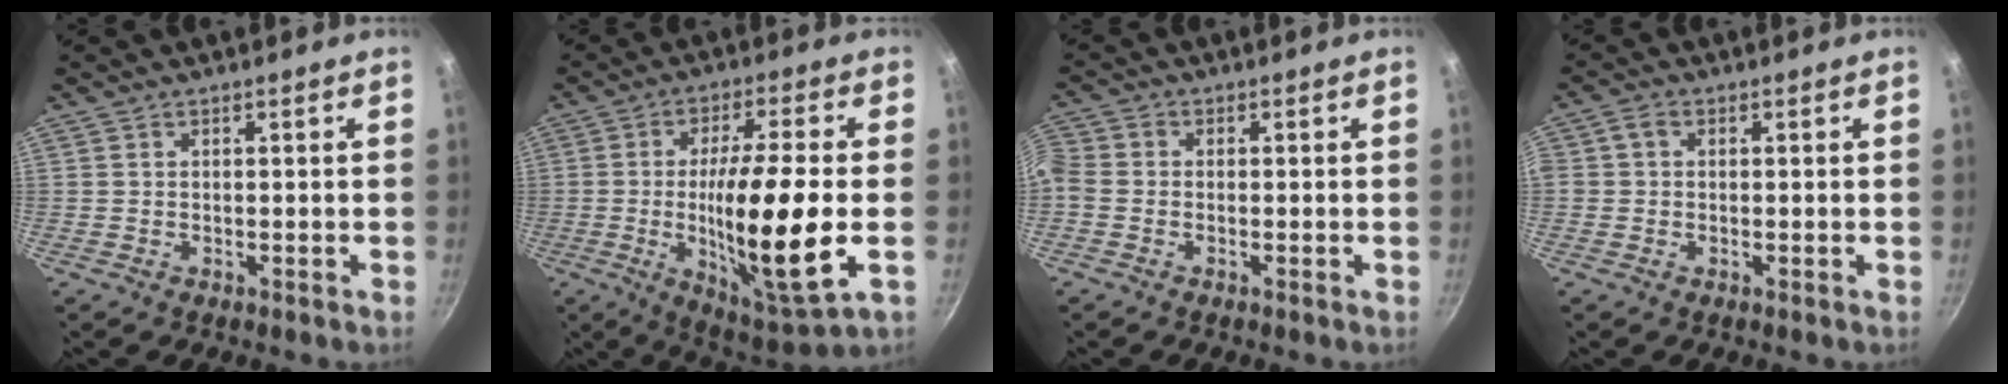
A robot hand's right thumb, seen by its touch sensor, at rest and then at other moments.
{"total": 19.3, "force": [-2.8, 3.5, 18.8], "torque": [-0.327, -0.003, -0.044]}
{"total": 3.9, "force": [-1.5, 2.8, 2.2], "torque": [-0.058, 0.009, -0.047]}
{"total": 2.2, "force": [0.2, 1.8, 1.2], "torque": [-0.022, 0.007, -0.002]}